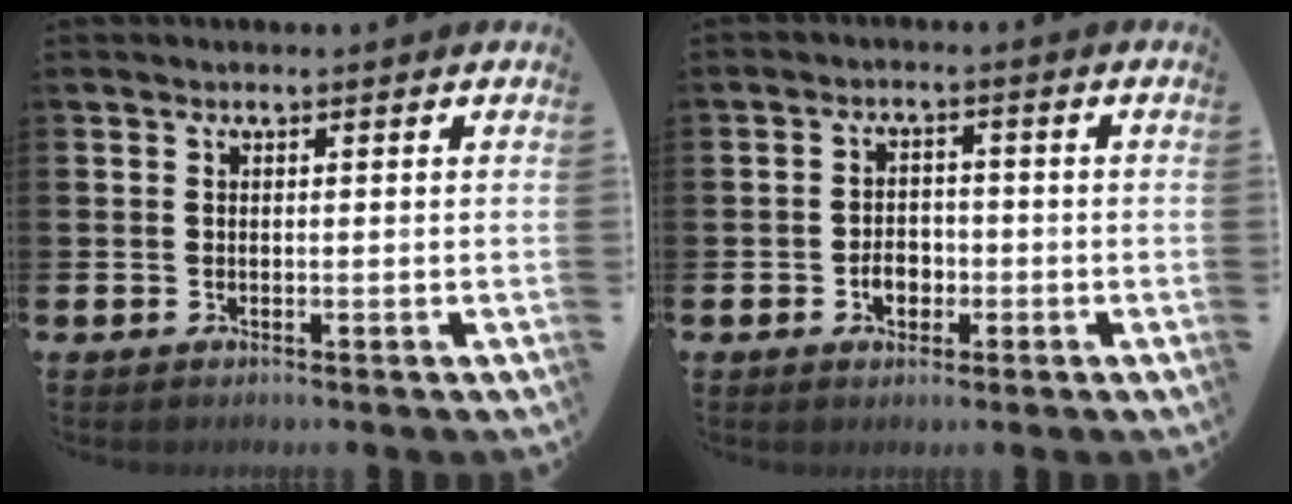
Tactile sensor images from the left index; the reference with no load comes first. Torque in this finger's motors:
{"motor_torque": [0.47, 0.20, 0.17, 0.06]}